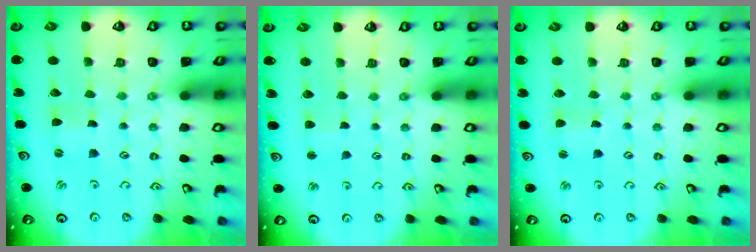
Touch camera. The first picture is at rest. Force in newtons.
{"total": 1.9, "press": 1.9, "slide": 0.3}
{"total": 1.3, "press": 1.3, "slide": 0.0}